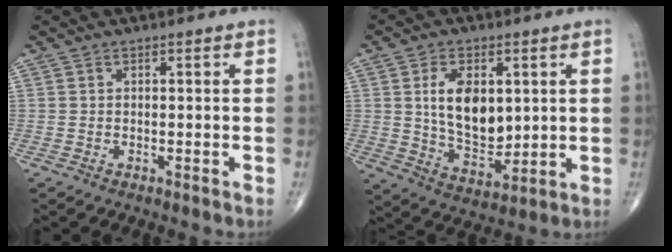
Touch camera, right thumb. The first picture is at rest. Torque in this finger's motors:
{"motor_torque": [1.52, 1.32, 1.16, -0.40, 0.15]}